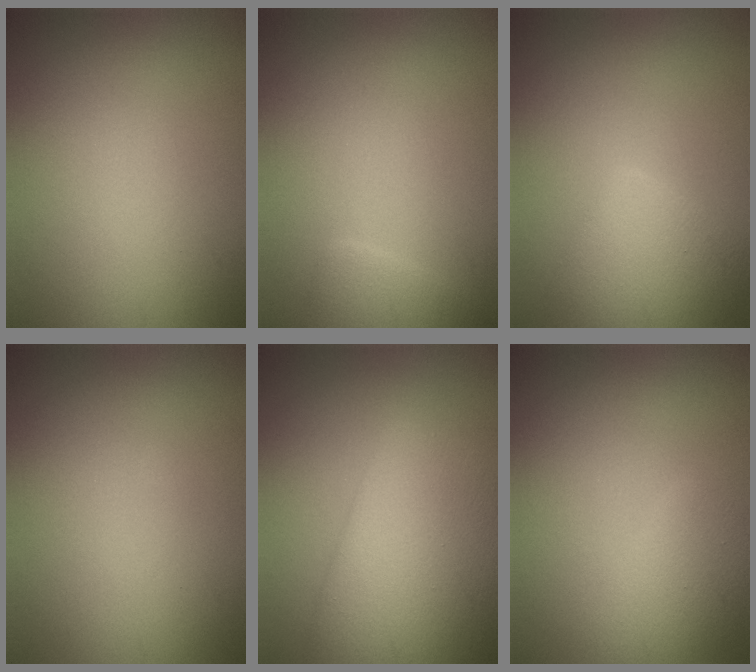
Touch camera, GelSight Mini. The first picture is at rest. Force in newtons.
{"total": 1.9, "press": 1.9, "slide": 0.2}
{"total": 3.4, "press": 3.4, "slide": 0.3}
{"total": 0.0}
{"total": 10.3, "press": 10.3, "slide": 0.4}
{"total": 2.5, "press": 2.5, "slide": 0.3}